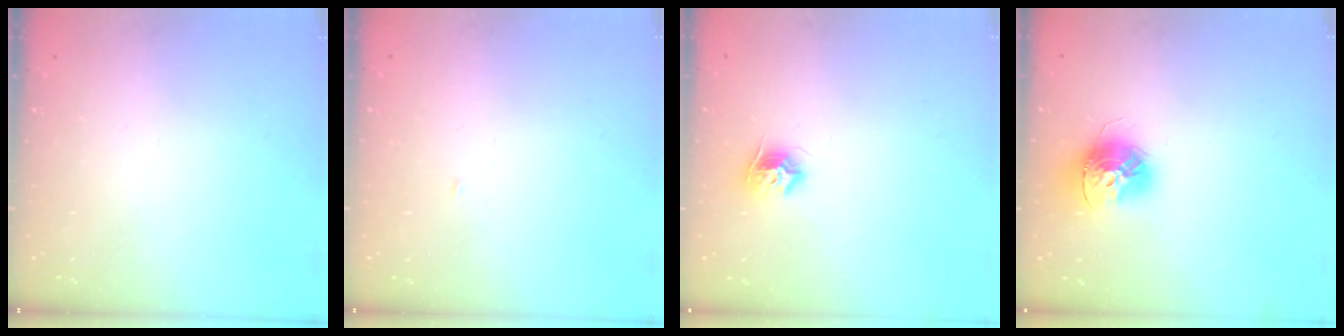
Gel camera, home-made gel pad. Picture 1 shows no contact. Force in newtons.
{"total": 1.4, "press": 1.4, "slide": 0.0}
{"total": 8.6, "press": 8.6, "slide": 0.3}
{"total": 13.6, "press": 13.6, "slide": 1.3}